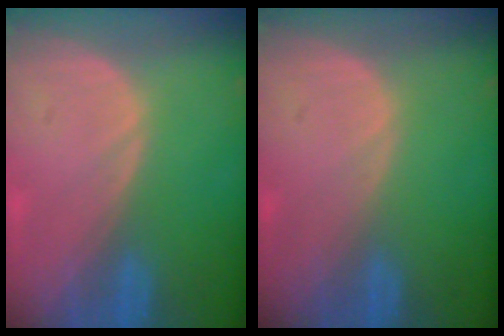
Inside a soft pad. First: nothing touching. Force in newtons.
{"total": 0.0}